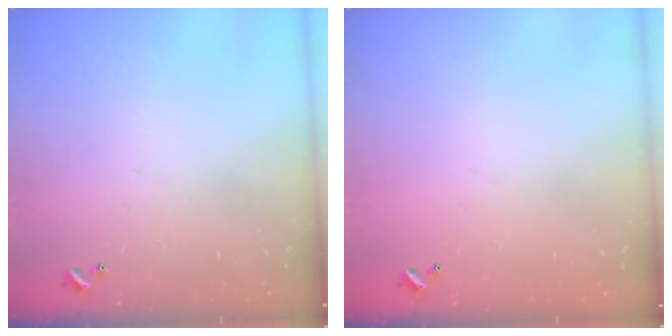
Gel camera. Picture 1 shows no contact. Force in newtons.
{"total": 2.9, "press": 2.9, "slide": 0.1}